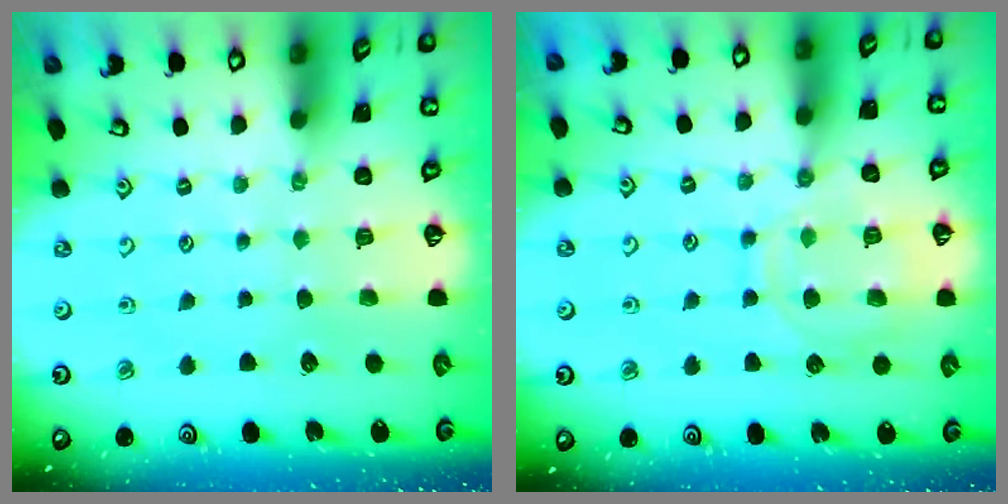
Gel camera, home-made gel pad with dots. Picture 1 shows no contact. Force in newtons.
{"total": 11.9, "press": 11.9, "slide": 1.2}